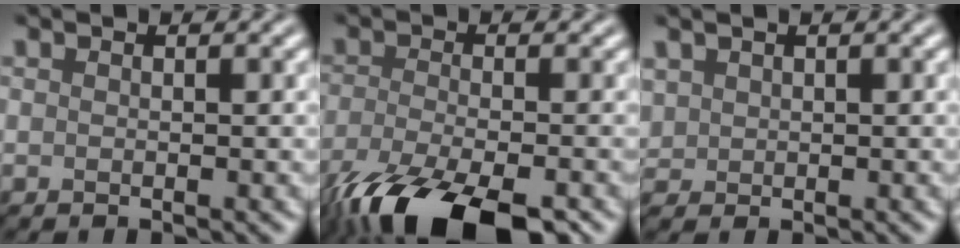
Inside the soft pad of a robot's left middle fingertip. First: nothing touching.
{"total": 11.9, "force": [-8.3, 3.8, 7.7], "torque": [-0.170, -0.046, -0.130]}
{"total": 0.8, "force": [0.6, 0.6, -0.2], "torque": [-0.005, 0.008, 0.025]}